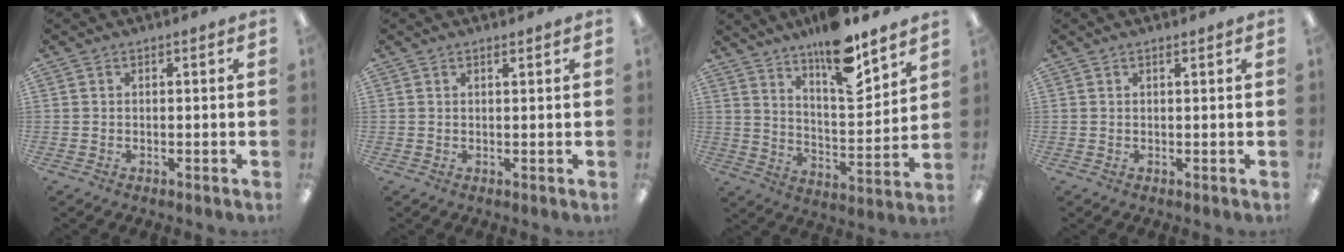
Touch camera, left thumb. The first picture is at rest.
{"total": 1.0, "force": [0.8, 0.1, 0.5], "torque": [-0.011, 0.000, 0.015]}
{"total": 15.2, "force": [12.0, 4.1, 8.3], "torque": [-0.133, -0.078, 0.202]}
{"total": 0.7, "force": [0.6, 0.1, 0.4], "torque": [-0.008, 0.001, 0.010]}